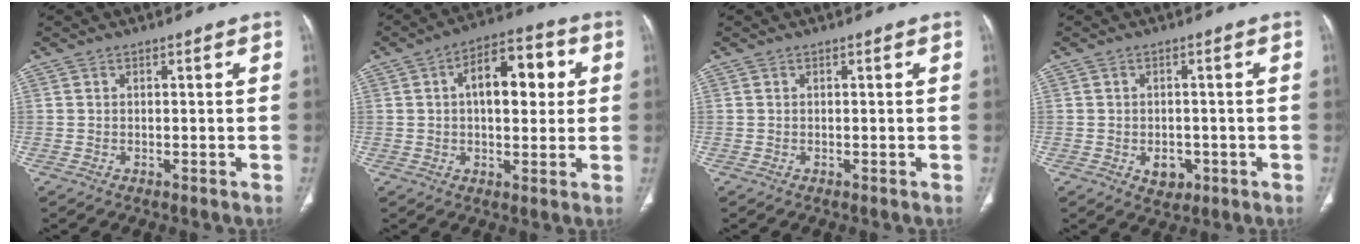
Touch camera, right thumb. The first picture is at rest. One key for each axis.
{"total": 12.4, "fx": 2.5, "fy": 6.6, "fz": 10.2, "tx": -0.124, "ty": 0.020, "tz": 0.032}
{"total": 0.0}
{"total": 3.8, "fx": -1.2, "fy": 2.8, "fz": 2.2, "tx": -0.017, "ty": 0.004, "tz": -0.007}